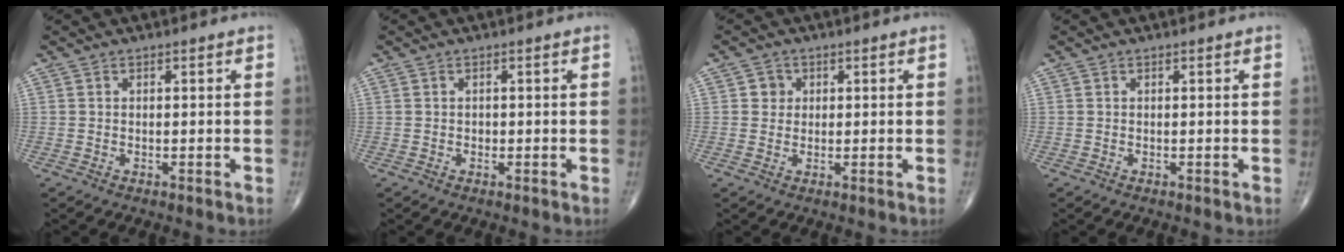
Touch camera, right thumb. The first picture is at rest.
{"total": 0.7, "force": [0.0, 0.6, 0.3], "torque": [-0.003, 0.002, 0.000]}
{"total": 2.4, "force": [0.6, 2.2, 0.5], "torque": [0.004, 0.001, 0.004]}
{"total": 0.0}